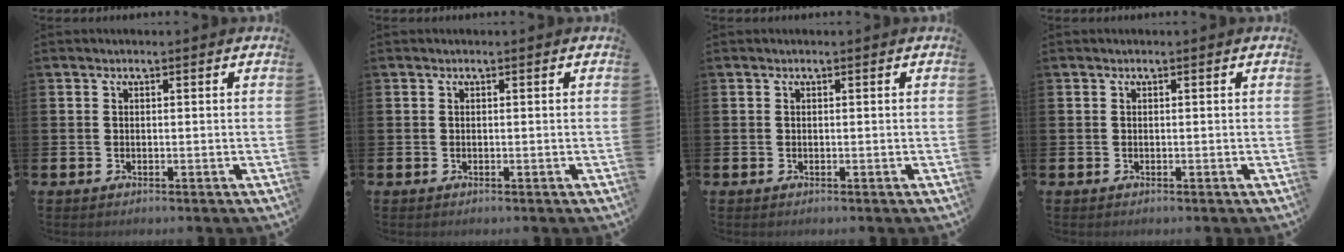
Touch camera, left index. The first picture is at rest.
{"total": 0.0}
{"total": 0.0}
{"total": 0.0}